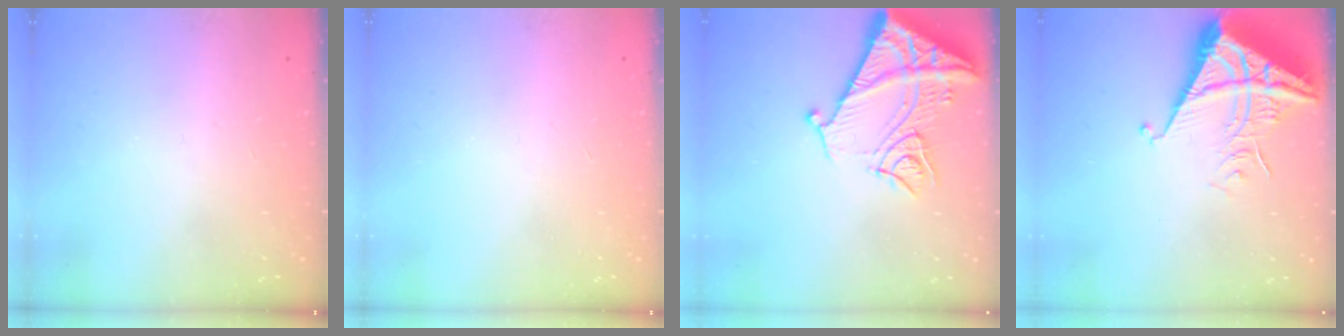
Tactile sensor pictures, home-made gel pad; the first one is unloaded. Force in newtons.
{"total": 0.0}
{"total": 15.1, "press": 15.1, "slide": 1.5}
{"total": 7.0, "press": 7.0, "slide": 0.8}